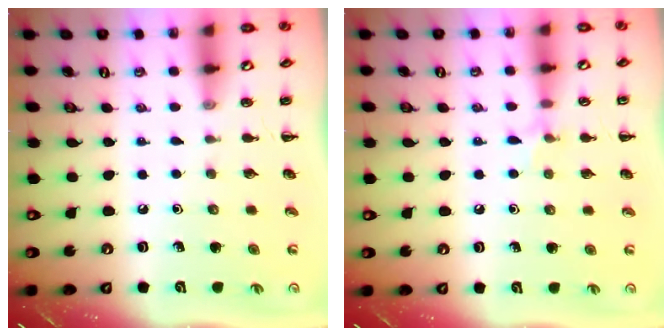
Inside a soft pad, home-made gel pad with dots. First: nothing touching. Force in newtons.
{"total": 5.5, "press": 5.2, "slide": 1.6}